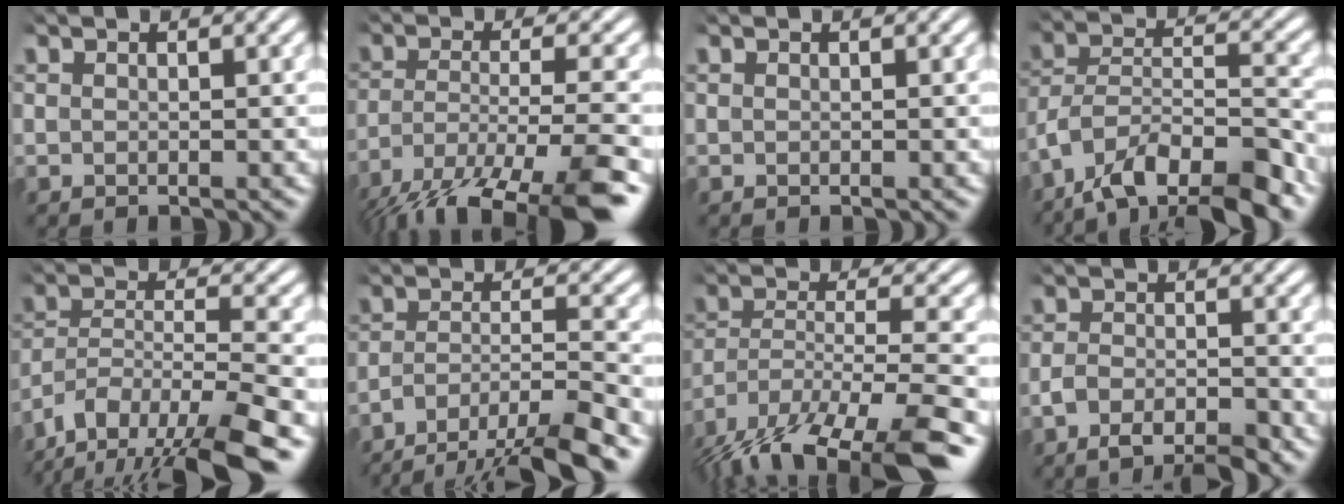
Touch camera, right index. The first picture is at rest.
{"total": 11.0, "force": [-6.7, 4.8, 7.3], "torque": [-0.146, -0.064, -0.071]}
{"total": 0.0}
{"total": 9.8, "force": [-4.5, 6.4, 5.8], "torque": [-0.108, -0.029, -0.071]}
{"total": 9.1, "force": [-4.5, 5.1, 6.0], "torque": [-0.123, -0.045, -0.057]}
{"total": 9.0, "force": [-5.9, 4.4, 5.2], "torque": [-0.082, -0.026, -0.088]}
{"total": 11.9, "force": [-7.4, 5.8, 7.3], "torque": [-0.149, -0.060, -0.091]}
{"total": 4.1, "force": [-3.2, 1.4, 2.2], "torque": [-0.038, -0.011, -0.053]}